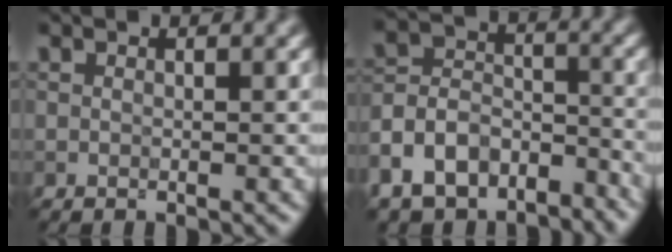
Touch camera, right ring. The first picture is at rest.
{"total": 9.1, "force": [-6.7, 5.5, 2.9], "torque": [-0.064, 0.009, -0.124]}